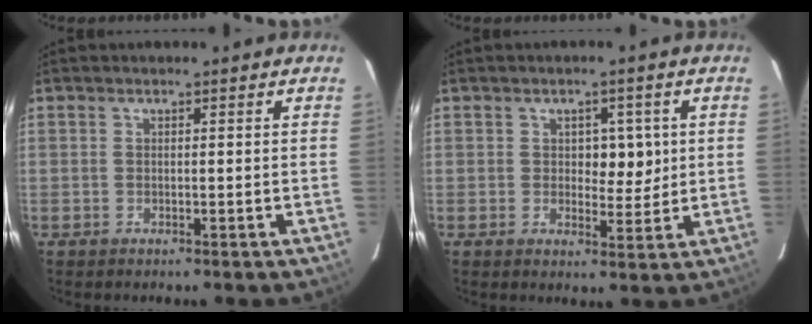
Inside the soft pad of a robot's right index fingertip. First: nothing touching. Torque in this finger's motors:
{"motor_torque": [0.02, 0.01, 0.05, 0.03]}